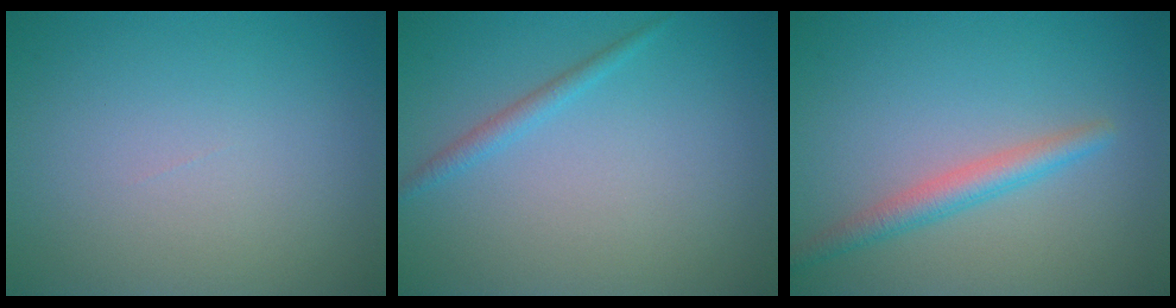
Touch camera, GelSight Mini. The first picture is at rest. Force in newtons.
{"total": 1.3, "press": 1.3, "slide": 0.0}
{"total": 2.5, "press": 2.5, "slide": 0.1}